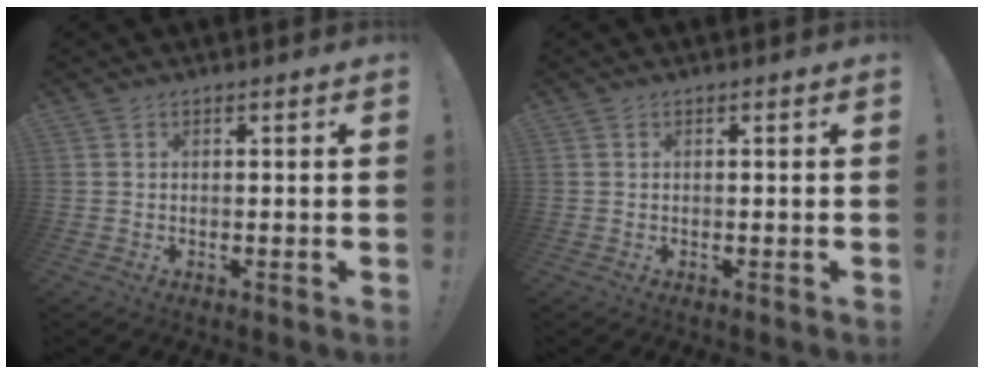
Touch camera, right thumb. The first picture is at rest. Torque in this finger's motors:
{"motor_torque": [-0.13, -0.01, -0.07, 0.10, 0.00]}